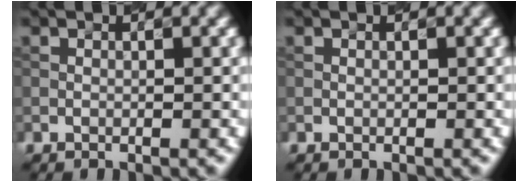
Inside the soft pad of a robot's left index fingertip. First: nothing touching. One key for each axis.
{"total": 0.0}